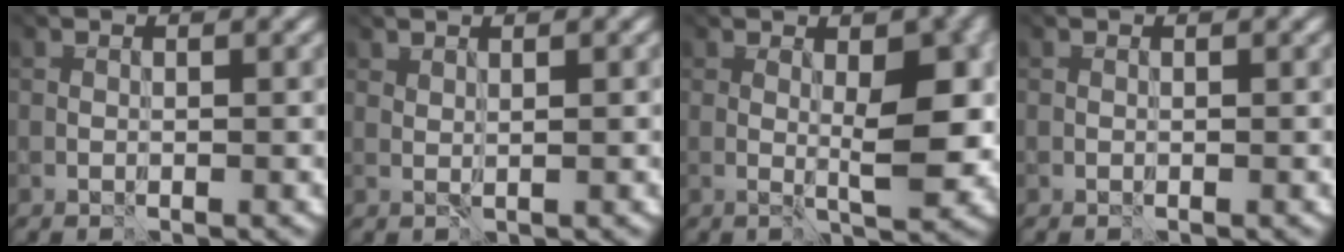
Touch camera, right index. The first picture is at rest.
{"total": 2.9, "force": [2.4, 1.0, 1.3], "torque": [-0.025, 0.016, 0.041]}
{"total": 4.6, "force": [-0.7, 1.1, 4.4], "torque": [-0.054, 0.000, 0.002]}
{"total": 0.0}